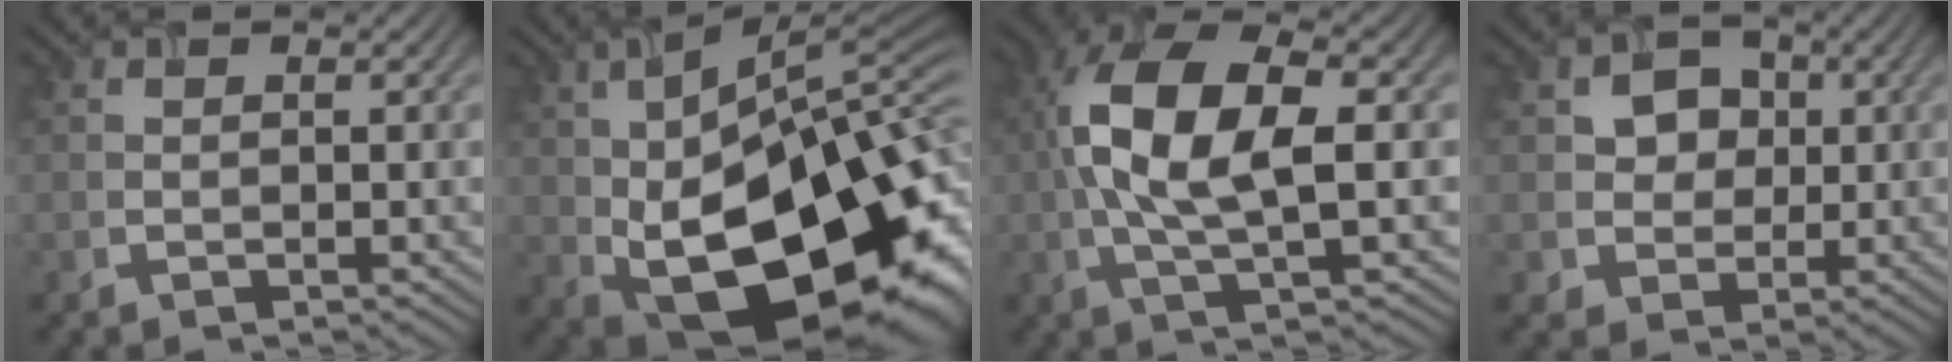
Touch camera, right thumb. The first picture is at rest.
{"total": 21.3, "force": [-4.0, 11.4, 17.5], "torque": [-0.285, -0.025, -0.056]}
{"total": 12.3, "force": [0.6, 5.1, 11.2], "torque": [-0.238, 0.008, 0.010]}
{"total": 6.2, "force": [1.4, 5.4, 2.7], "torque": [-0.066, 0.008, 0.009]}